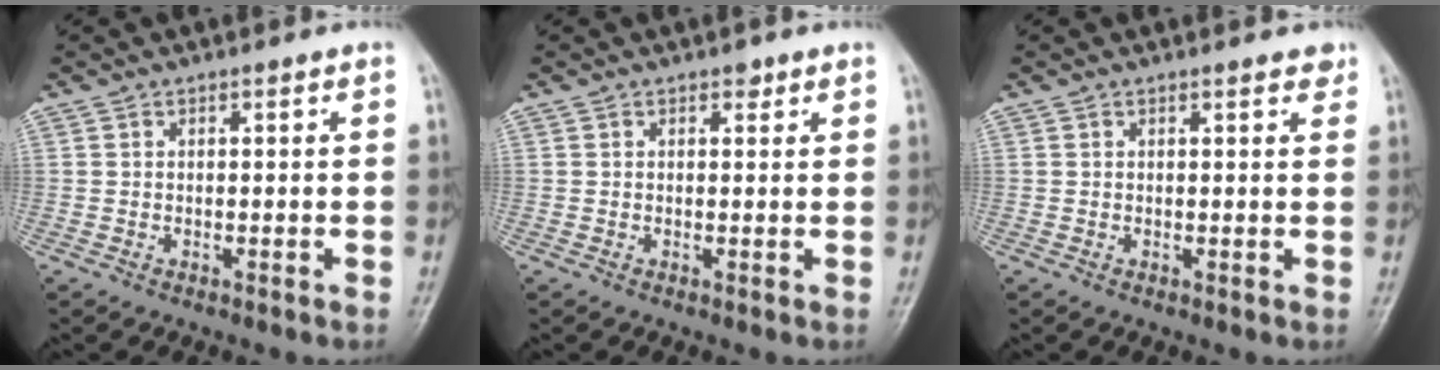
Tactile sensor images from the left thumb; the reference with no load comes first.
{"total": 1.4, "force": [0.9, 0.8, 0.7], "torque": [-0.001, -0.003, 0.009]}
{"total": 1.9, "force": [1.4, 0.7, 1.1], "torque": [-0.005, -0.003, 0.014]}